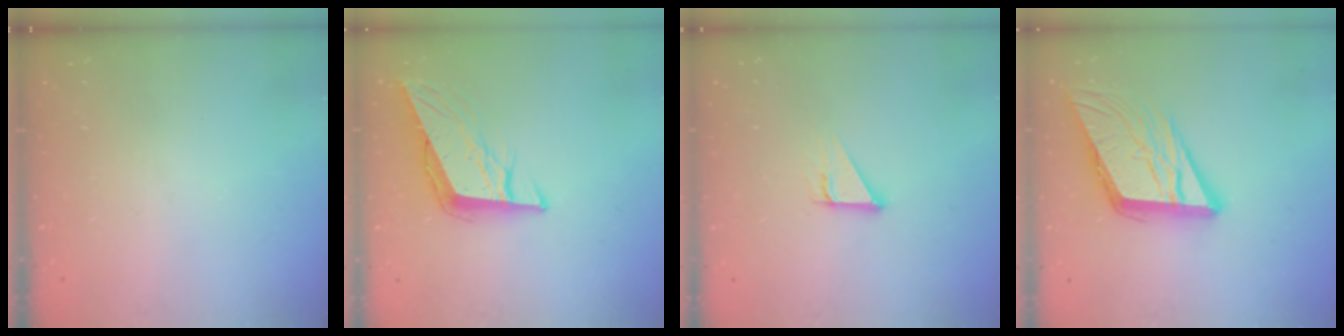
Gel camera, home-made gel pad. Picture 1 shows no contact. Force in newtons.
{"total": 11.0, "press": 10.5, "slide": 3.0}
{"total": 3.3, "press": 3.3, "slide": 0.2}
{"total": 13.7, "press": 13.5, "slide": 2.4}